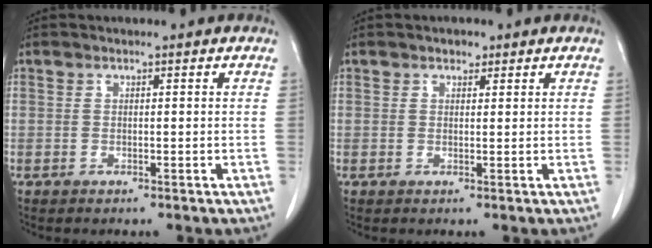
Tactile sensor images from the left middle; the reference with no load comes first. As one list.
[{"total": 1.2, "force": [0.8, 0.8, 0.4], "torque": [-0.008, -0.002, 0.011]}]